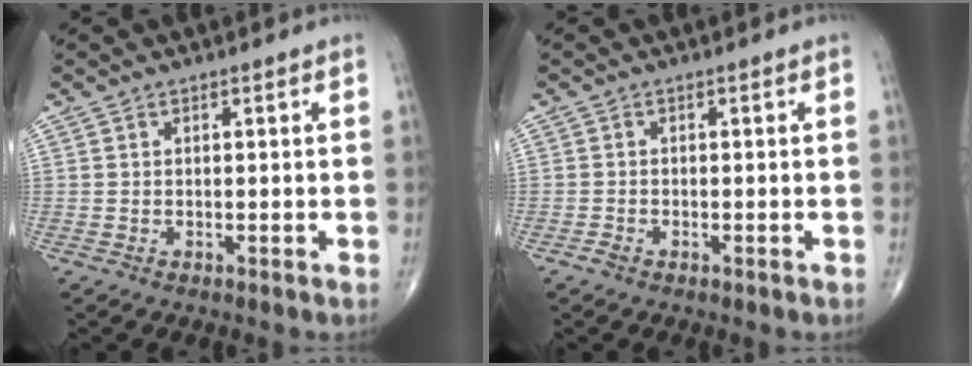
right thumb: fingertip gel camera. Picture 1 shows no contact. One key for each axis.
{"total": 0.9, "fx": -0.6, "fy": 0.5, "fz": 0.4, "tx": -0.013, "ty": -0.001, "tz": -0.015}